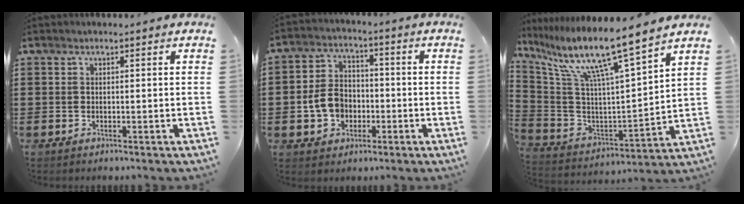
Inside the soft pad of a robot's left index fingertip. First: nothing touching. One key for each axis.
{"total": 6.7, "fx": -1.6, "fy": 5.4, "fz": 3.6, "tx": -0.095, "ty": 0.009, "tz": -0.034}
{"total": 11.6, "fx": 8.3, "fy": 0.0, "fz": 8.1, "tx": -0.174, "ty": -0.065, "tz": 0.130}